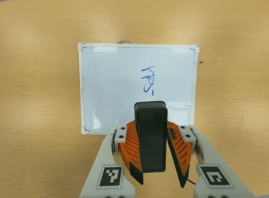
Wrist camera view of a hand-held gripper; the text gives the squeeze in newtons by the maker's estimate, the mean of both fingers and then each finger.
{"total": 9.5, "left": 10.0, "right": 8.9}